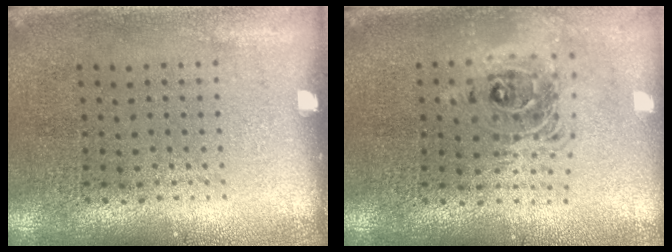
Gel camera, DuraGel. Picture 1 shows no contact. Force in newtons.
{"total": 2.0, "press": 1.5, "slide": 1.3}